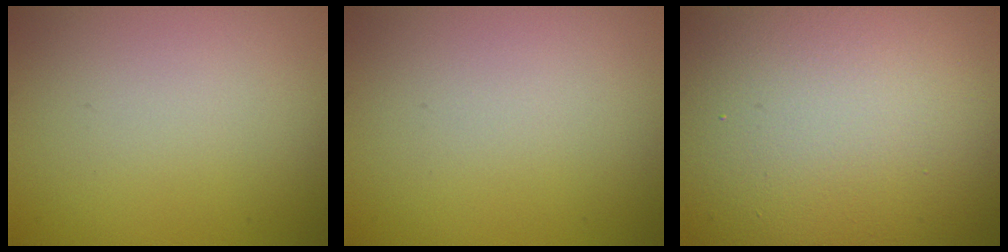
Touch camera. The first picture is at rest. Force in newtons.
{"total": 0.0}
{"total": 19.0, "press": 19.0, "slide": 0.7}